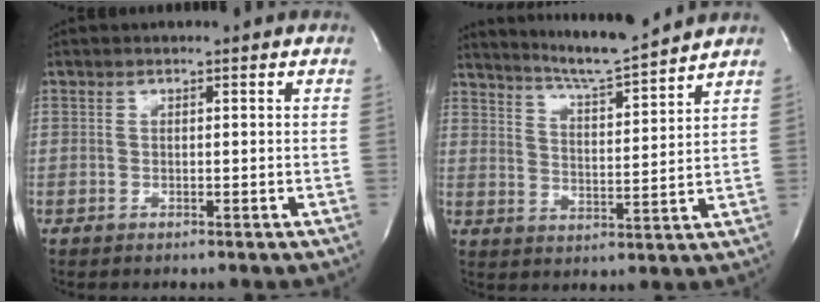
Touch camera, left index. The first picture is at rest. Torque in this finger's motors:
{"motor_torque": [-0.11, 0.07, 0.37, 0.09]}